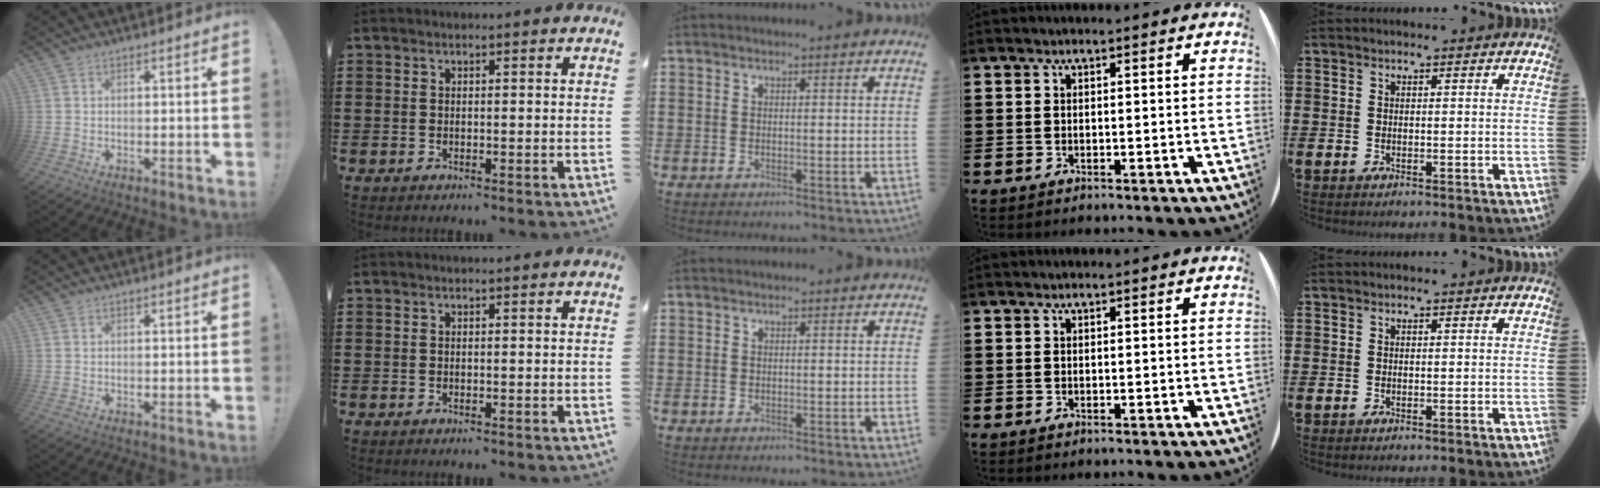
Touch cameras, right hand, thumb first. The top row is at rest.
{}